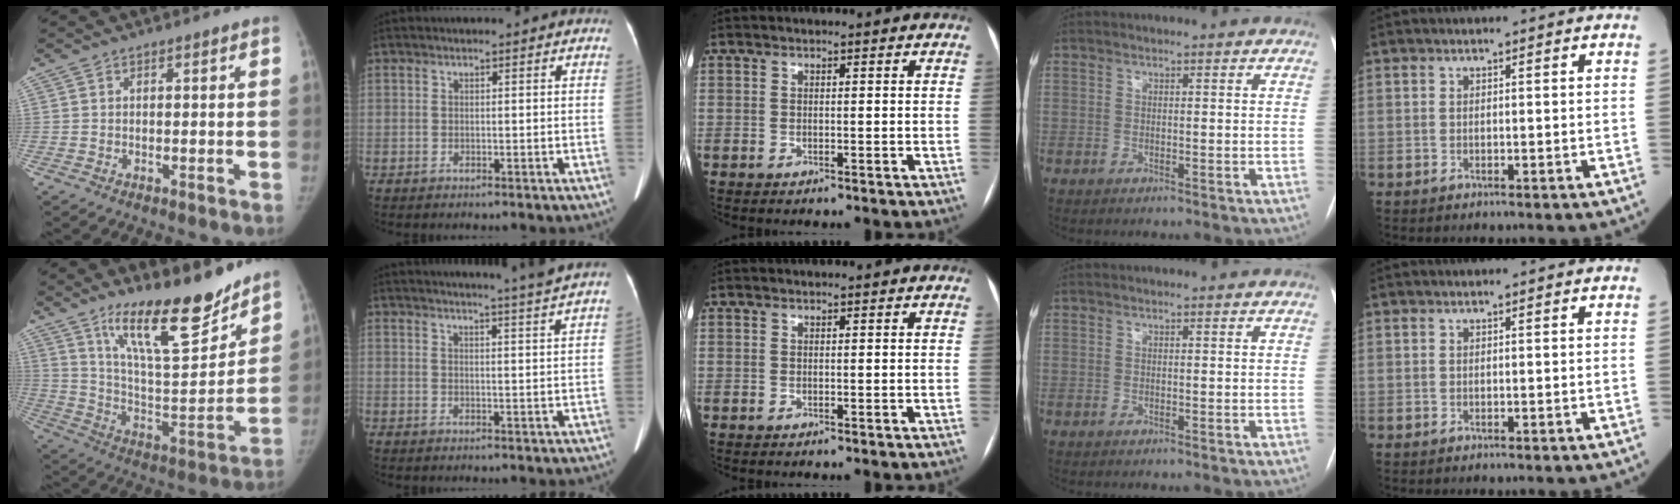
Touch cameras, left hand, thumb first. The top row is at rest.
{"thumb": {"total": 19.9, "force": [14.8, 5.1, 12.3], "torque": [-0.159, -0.100, 0.253]}, "index": {"total": 8.7, "force": [7.8, -2.3, 2.8], "torque": [-0.036, -0.024, 0.091]}}